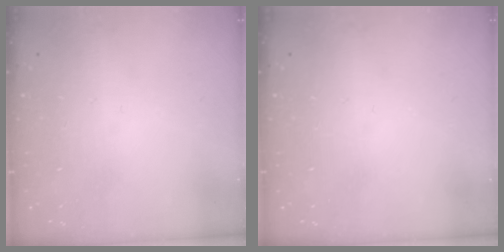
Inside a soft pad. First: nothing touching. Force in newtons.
{"total": 0.0}